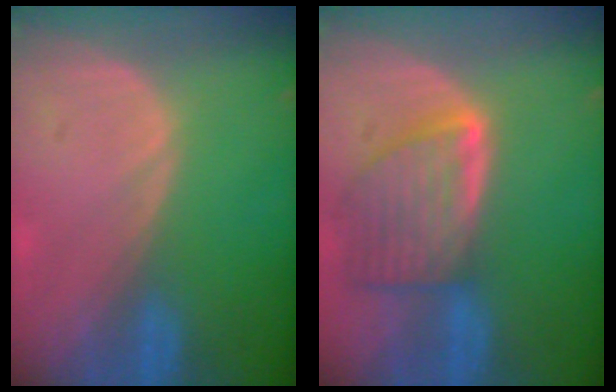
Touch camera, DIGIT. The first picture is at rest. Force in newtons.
{"total": 8.1, "press": 7.3, "slide": 3.4}